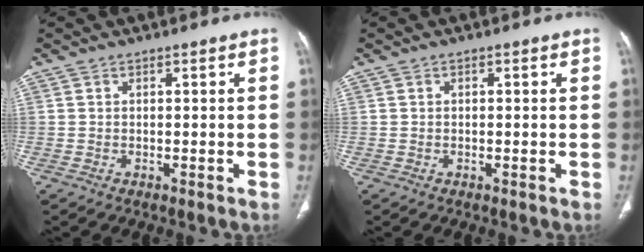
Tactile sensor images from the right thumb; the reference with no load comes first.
{"total": 0.0}